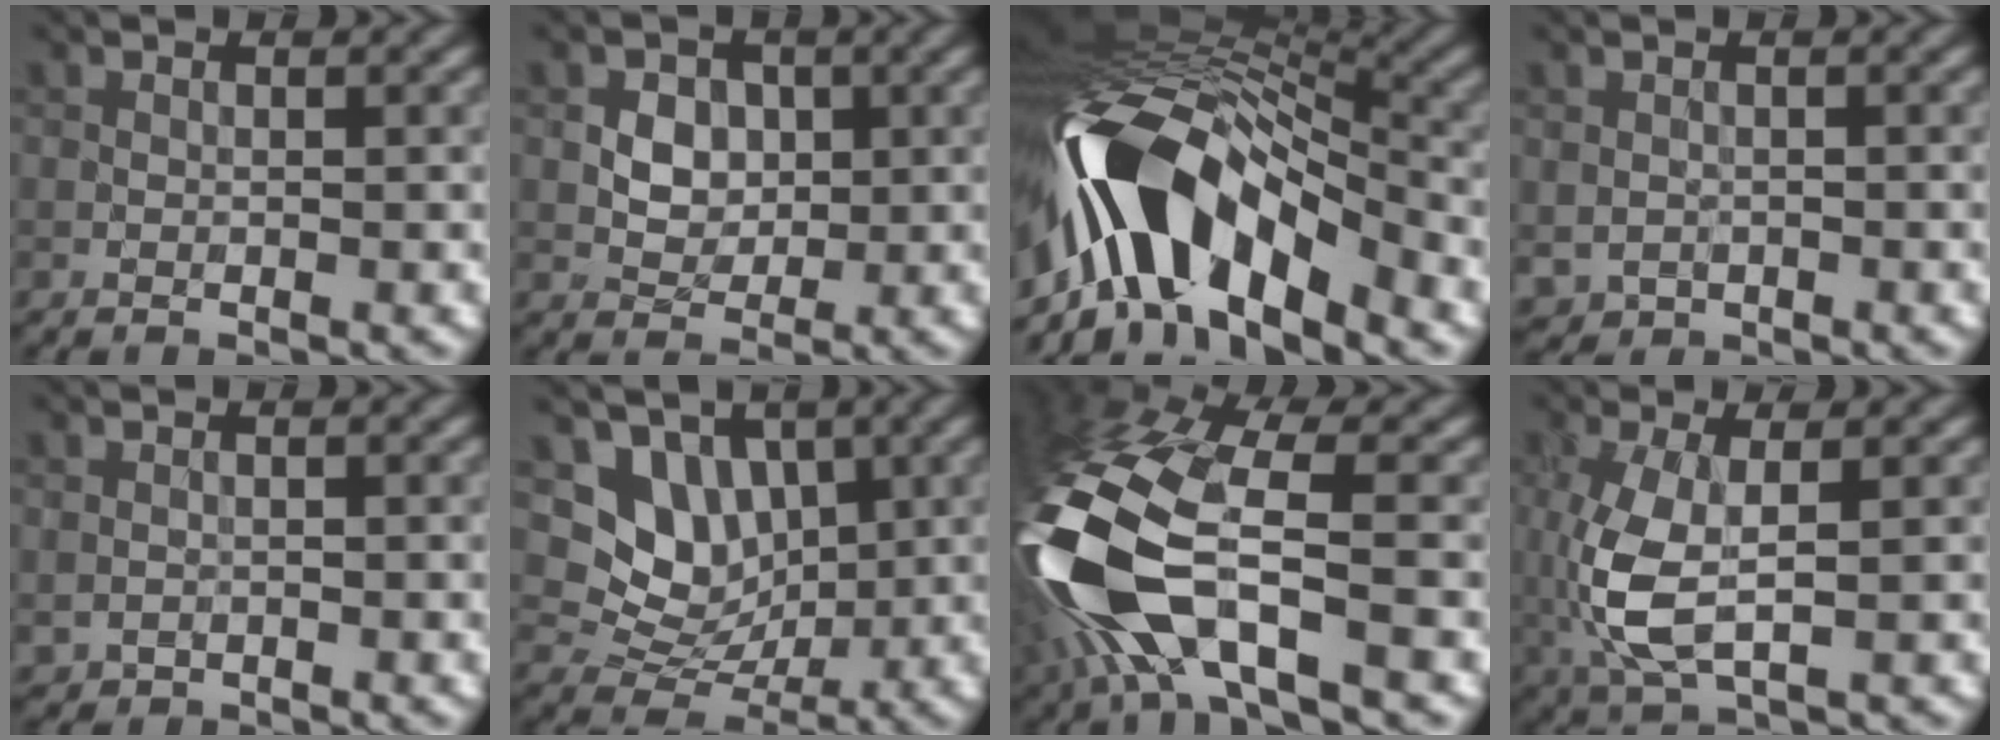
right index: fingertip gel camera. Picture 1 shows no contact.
{"total": 3.9, "force": [1.4, 3.2, 1.8], "torque": [-0.029, 0.013, 0.023]}
{"total": 13.0, "force": [-6.1, 5.5, 10.1], "torque": [-0.181, 0.011, -0.110]}
{"total": 1.1, "force": [0.1, 1.1, 0.2], "torque": [-0.004, -0.001, 0.008]}
{"total": 0.7, "force": [0.2, 0.7, 0.0], "torque": [0.001, 0.002, 0.007]}
{"total": 5.4, "force": [1.9, 4.5, 2.4], "torque": [-0.035, -0.010, 0.029]}
{"total": 13.9, "force": [-3.7, 6.7, 11.6], "torque": [-0.288, -0.019, -0.065]}
{"total": 5.0, "force": [-0.3, 2.1, 4.5], "torque": [-0.123, -0.007, 0.000]}